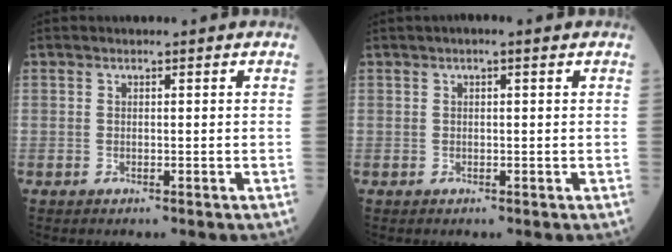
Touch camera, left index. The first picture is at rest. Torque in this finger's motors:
{"motor_torque": [0.01, -0.20, -0.30, 0.03]}